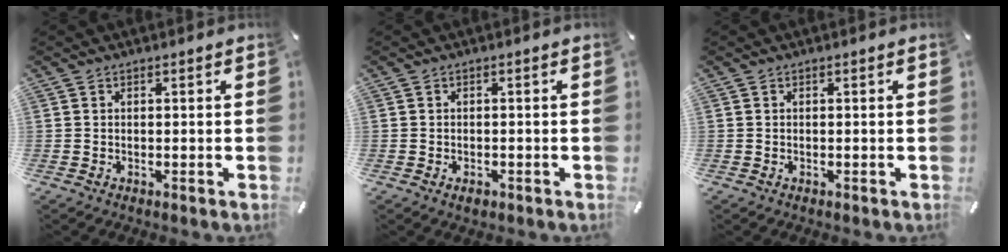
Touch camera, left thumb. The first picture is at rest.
{"total": 1.6, "force": [-0.8, 1.0, 0.9], "torque": [-0.017, 0.003, -0.016]}
{"total": 0.0}